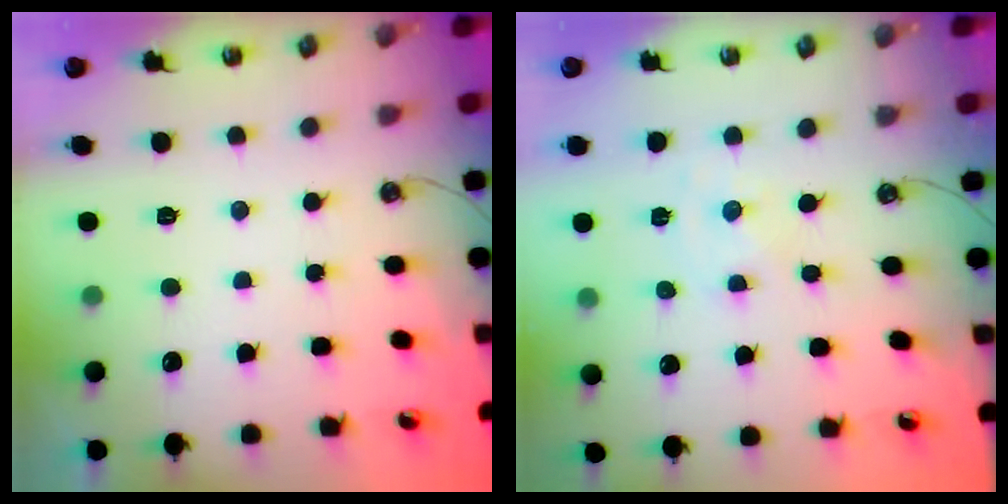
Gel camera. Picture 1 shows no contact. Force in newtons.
{"total": 0.0}